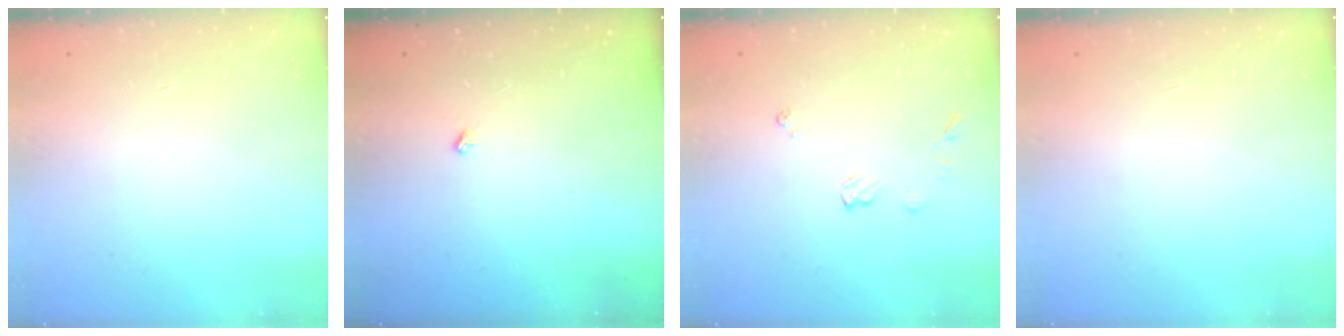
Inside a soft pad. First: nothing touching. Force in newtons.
{"total": 2.2, "press": 2.1, "slide": 0.4}
{"total": 4.9, "press": 4.9, "slide": 0.6}
{"total": 0.0}